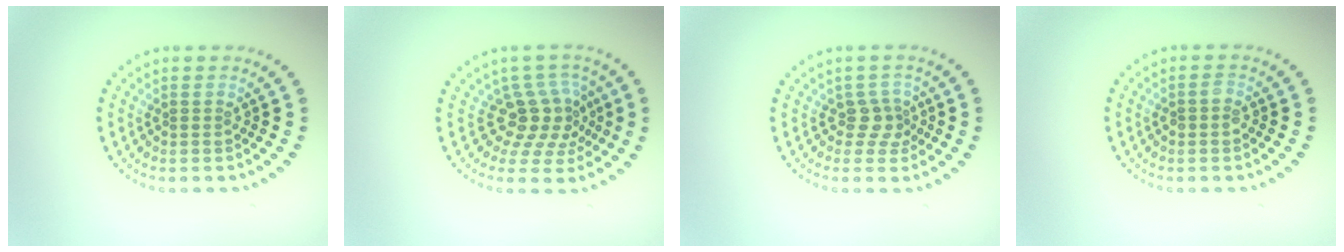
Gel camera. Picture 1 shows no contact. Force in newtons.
{"total": 3.9, "press": 3.0, "slide": 2.5}
{"total": 2.0, "press": 1.6, "slide": 1.3}
{"total": 1.1, "press": 1.0, "slide": 0.3}